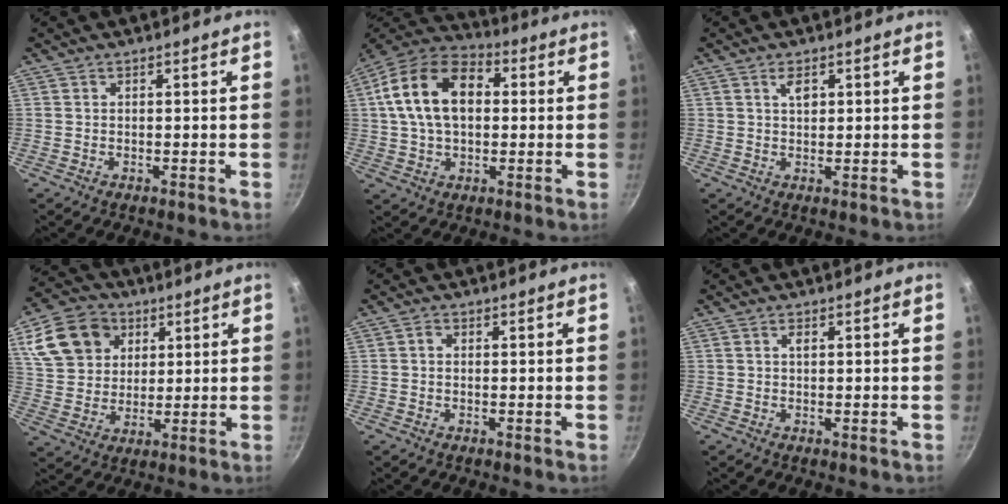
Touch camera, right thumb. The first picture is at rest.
{"total": 16.8, "force": [2.7, 10.9, 12.6], "torque": [-0.202, 0.026, 0.030]}
{"total": 2.5, "force": [1.1, 1.3, 1.9], "torque": [-0.022, -0.004, 0.017]}
{"total": 15.1, "force": [5.9, 11.7, 7.4], "torque": [-0.125, 0.001, 0.109]}
{"total": 1.0, "force": [0.0, 0.8, 0.6], "torque": [-0.012, 0.005, -0.002]}
{"total": 1.0, "force": [0.3, 0.4, 0.9], "torque": [-0.016, -0.001, 0.003]}